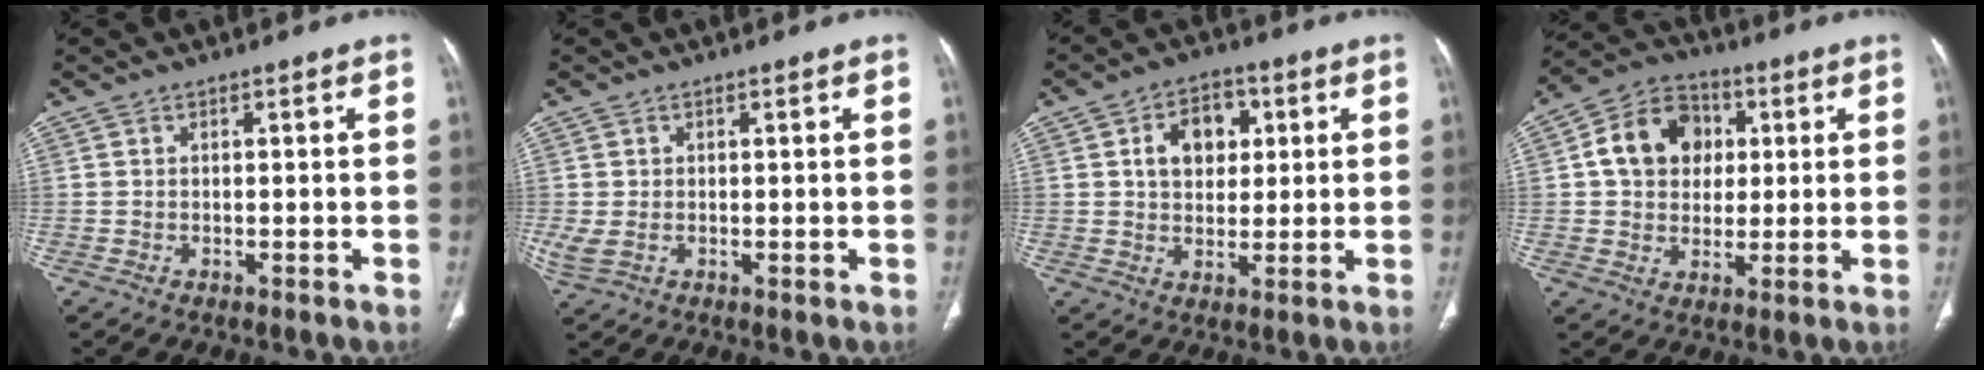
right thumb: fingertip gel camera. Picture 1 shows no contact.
{"total": 3.0, "force": [-0.1, 1.9, 2.2], "torque": [-0.064, 0.000, 0.008]}
{"total": 8.8, "force": [2.4, 6.3, 5.7], "torque": [-0.058, 0.001, 0.035]}
{"total": 12.5, "force": [2.4, 10.2, 6.9], "torque": [-0.089, 0.010, 0.033]}